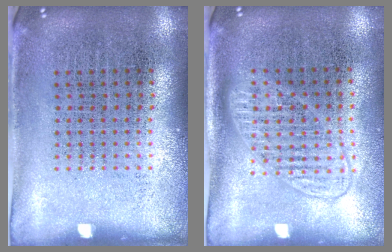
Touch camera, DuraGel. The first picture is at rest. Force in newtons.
{"total": 1.5, "press": 1.3, "slide": 0.7}